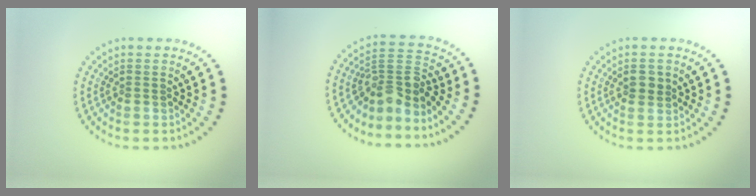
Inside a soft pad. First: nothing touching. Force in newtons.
{"total": 3.7, "press": 2.7, "slide": 2.5}
{"total": 1.7, "press": 1.6, "slide": 0.6}